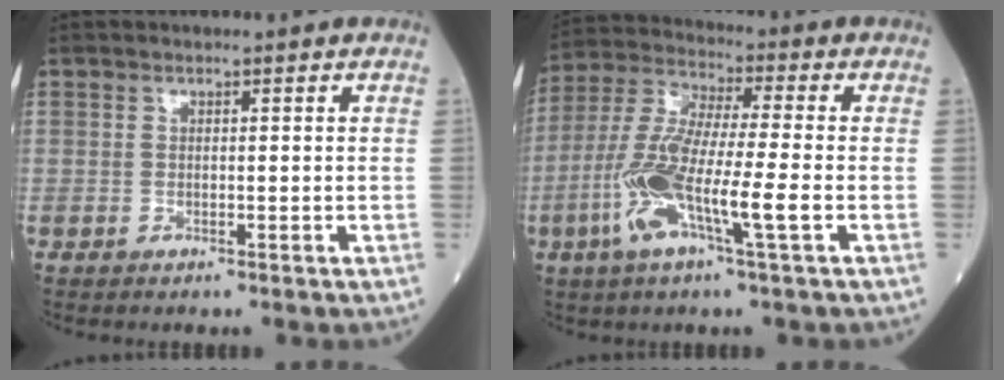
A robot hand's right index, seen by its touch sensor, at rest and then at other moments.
{"total": 12.9, "force": [-3.8, 0.9, 12.3], "torque": [-0.259, -0.006, -0.080]}